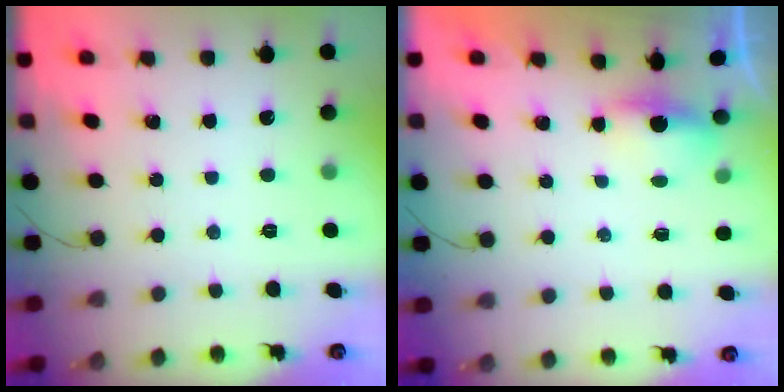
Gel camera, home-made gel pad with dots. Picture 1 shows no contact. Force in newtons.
{"total": 3.3, "press": 3.1, "slide": 1.1}